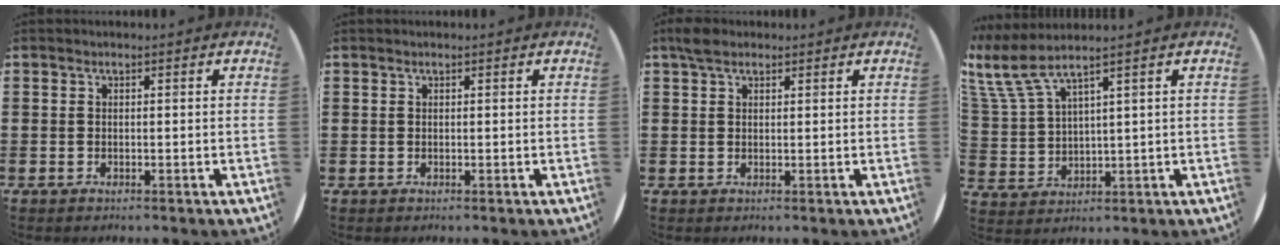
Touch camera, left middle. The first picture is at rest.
{"total": 0.0}
{"total": 2.3, "force": [1.8, 1.0, 1.0], "torque": [-0.015, 0.003, 0.031]}
{"total": 5.4, "force": [3.9, 0.8, 3.7], "torque": [-0.096, -0.015, 0.060]}